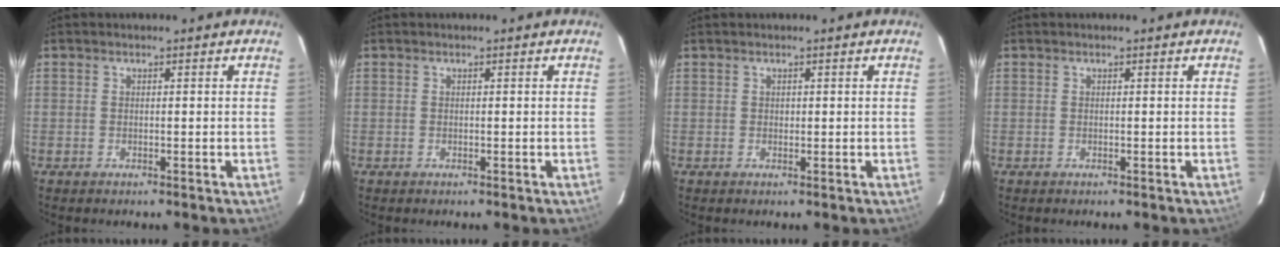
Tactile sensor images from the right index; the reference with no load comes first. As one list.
[{"total": 0.0}, {"total": 0.8, "force": [0.5, -0.2, -0.6], "torque": [0.014, -0.001, 0.010]}, {"total": 0.0}]